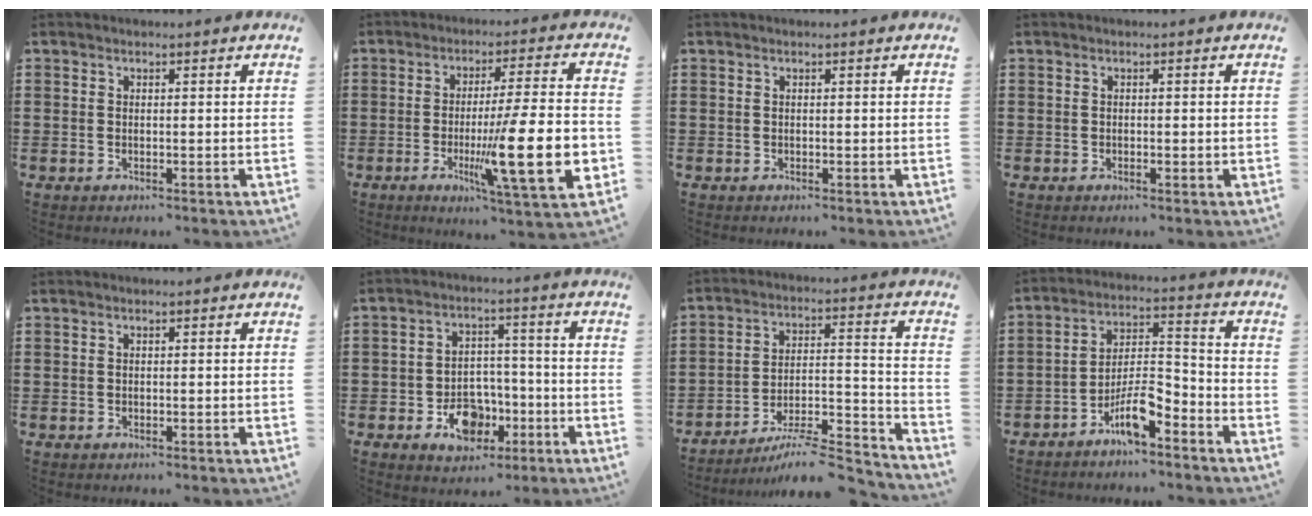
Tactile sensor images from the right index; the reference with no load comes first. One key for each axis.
{"total": 16.6, "fx": -3.7, "fy": 2.8, "fz": 15.9, "tx": -0.260, "ty": -0.016, "tz": -0.055}
{"total": 0.0}
{"total": 0.0}
{"total": 0.0}
{"total": 7.8, "fx": -3.5, "fy": 5.6, "fz": 4.2, "tx": -0.059, "ty": 0.018, "tz": -0.062}
{"total": 6.8, "fx": -5.9, "fy": 0.9, "fz": 3.2, "tx": -0.046, "ty": -0.002, "tz": -0.115}
{"total": 7.5, "fx": -5.4, "fy": 2.0, "fz": 4.8, "tx": -0.097, "ty": 0.003, "tz": -0.103}